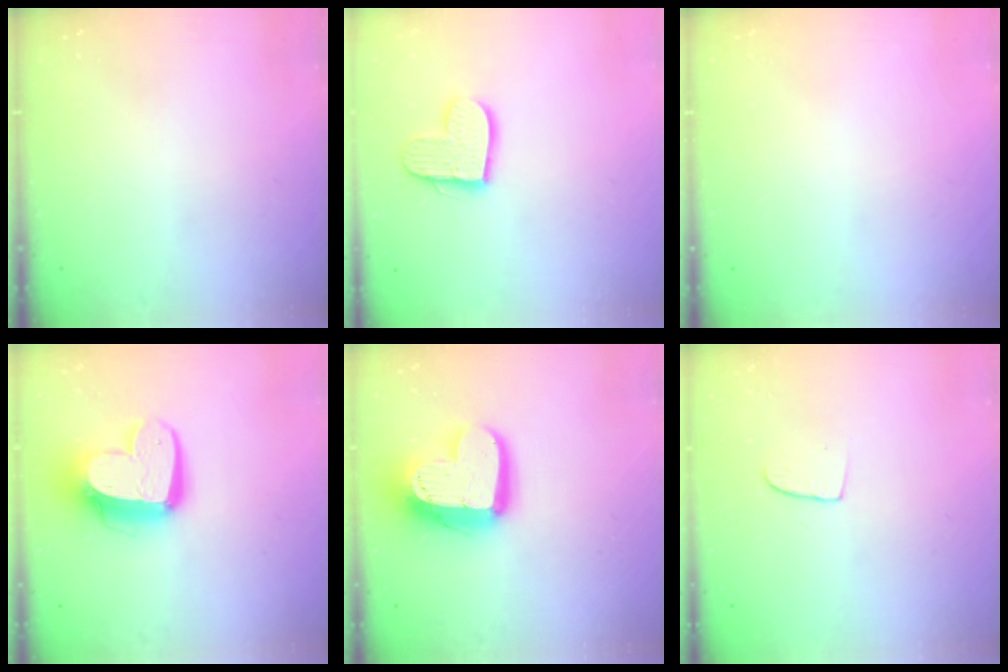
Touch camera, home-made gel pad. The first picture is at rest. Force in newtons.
{"total": 11.9, "press": 11.8, "slide": 1.1}
{"total": 0.0}
{"total": 14.6, "press": 14.6, "slide": 1.4}
{"total": 16.5, "press": 16.5, "slide": 1.4}
{"total": 6.3, "press": 6.3, "slide": 0.5}